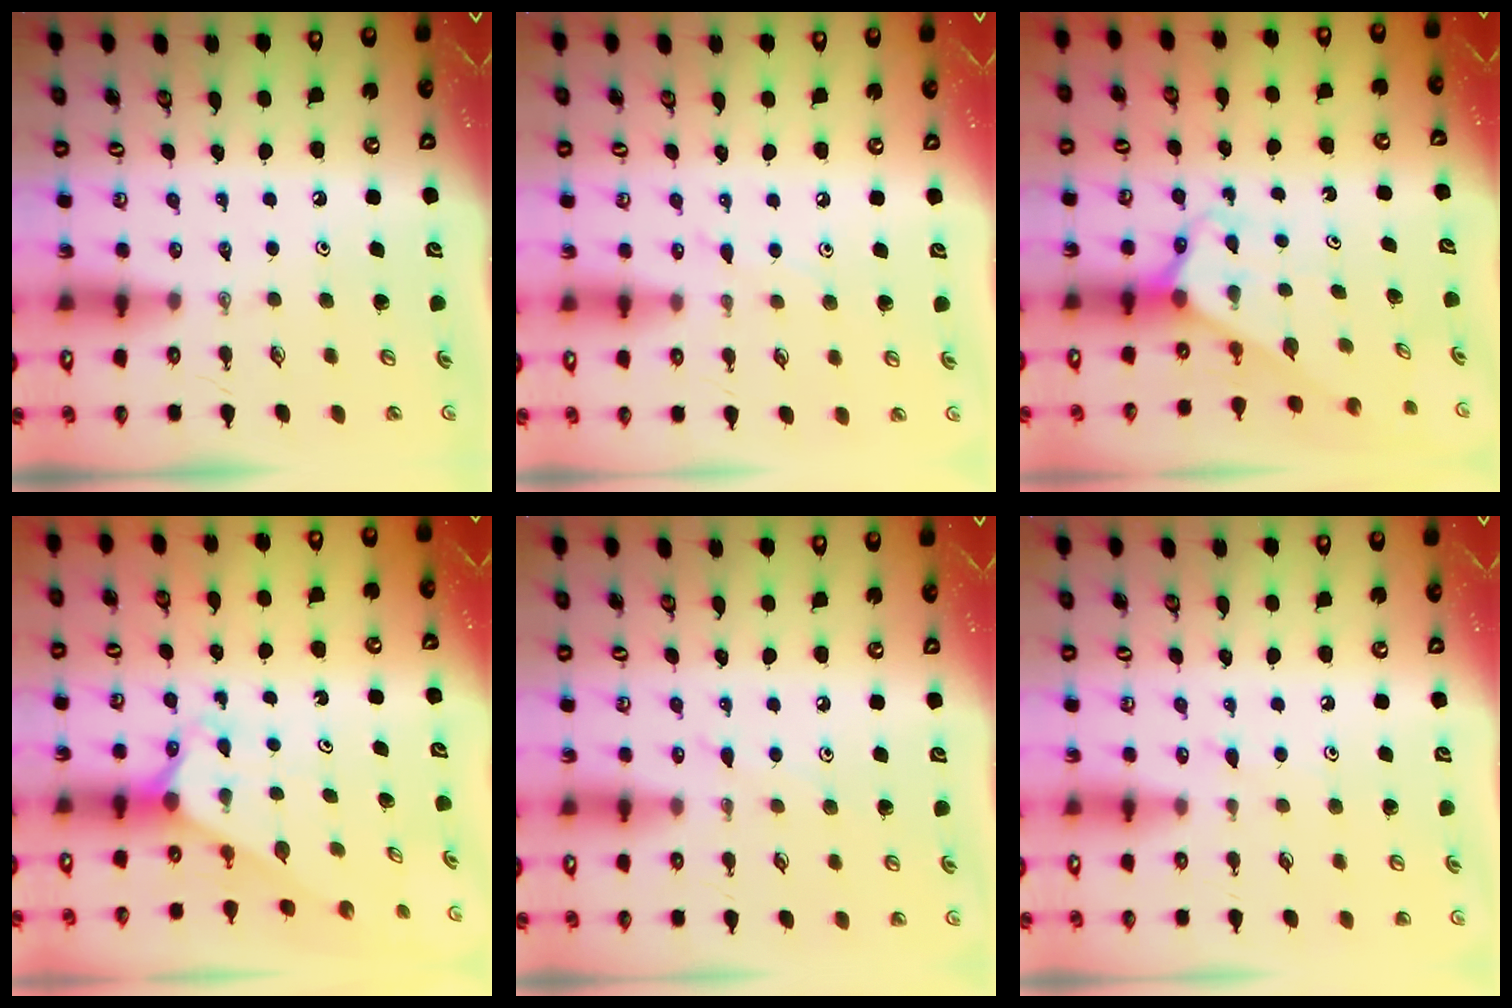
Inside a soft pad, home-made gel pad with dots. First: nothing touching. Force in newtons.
{"total": 5.5, "press": 5.4, "slide": 0.6}
{"total": 2.6, "press": 2.6, "slide": 0.1}
{"total": 2.4, "press": 2.4, "slide": 0.2}
{"total": 4.0, "press": 4.0, "slide": 0.4}
{"total": 6.0, "press": 6.0, "slide": 0.6}